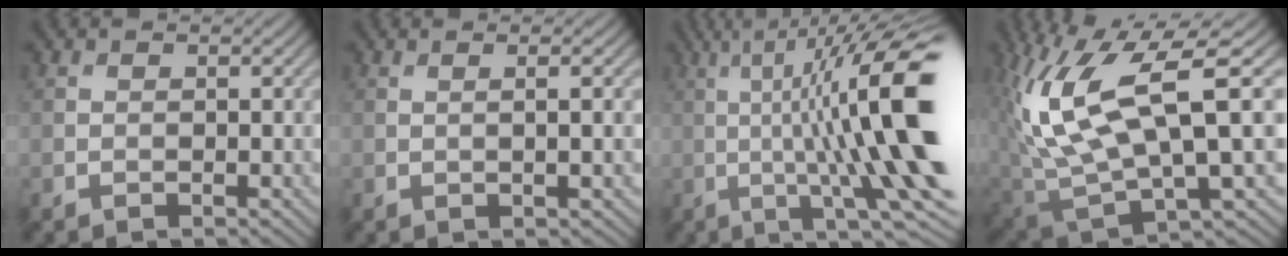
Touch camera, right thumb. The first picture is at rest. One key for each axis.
{"total": 3.2, "fx": 0.3, "fy": 0.6, "fz": 3.2, "tx": -0.043, "ty": 0.011, "tz": 0.001}
{"total": 18.8, "fx": 0.6, "fy": 4.3, "fz": 18.3, "tx": -0.266, "ty": 0.028, "tz": 0.021}
{"total": 16.6, "fx": 3.6, "fy": 6.6, "fz": 14.9, "tx": -0.323, "ty": -0.012, "tz": 0.076}